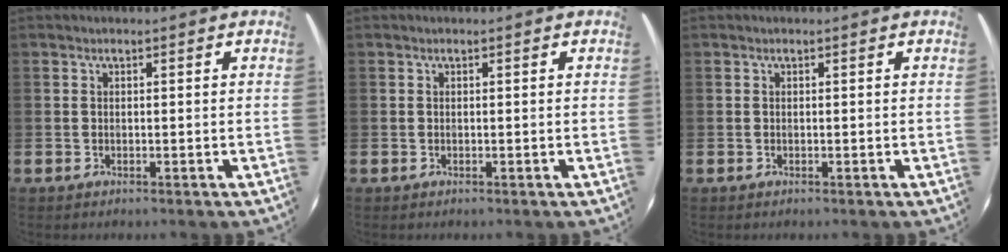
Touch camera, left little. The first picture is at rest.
{"total": 0.0}
{"total": 0.0}